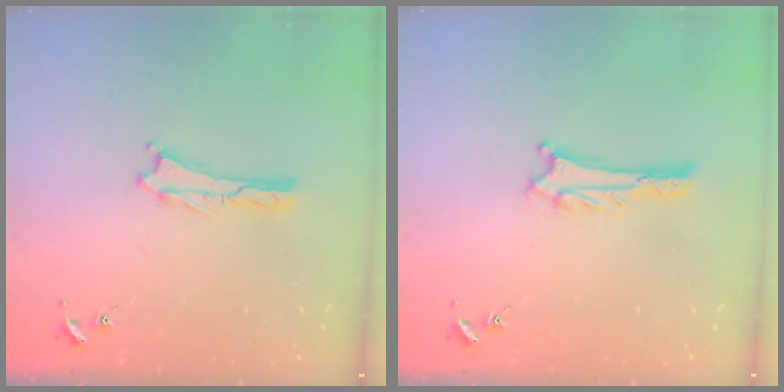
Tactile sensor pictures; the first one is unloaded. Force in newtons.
{"total": 1.9, "press": 1.9, "slide": 0.2}